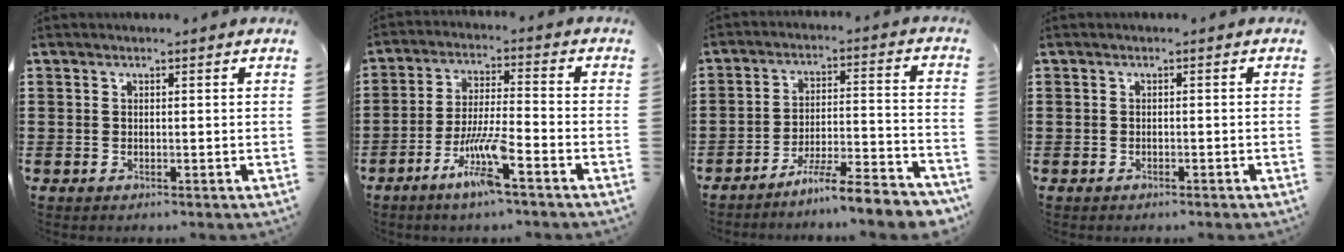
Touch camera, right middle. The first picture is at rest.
{"total": 8.4, "force": [-4.9, 1.0, 6.8], "torque": [-0.140, -0.008, -0.093]}
{"total": 7.4, "force": [-6.8, -0.4, 2.9], "torque": [-0.043, -0.002, -0.131]}
{"total": 0.7, "force": [-0.6, 0.2, 0.2], "torque": [-0.005, -0.001, -0.013]}